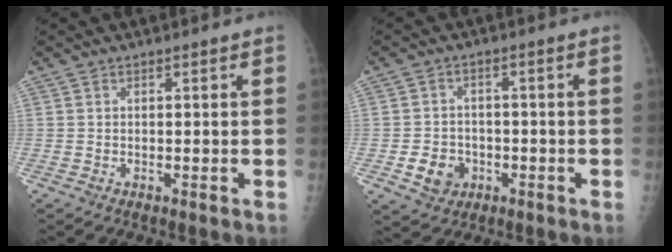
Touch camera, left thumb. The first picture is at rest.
{"total": 5.9, "force": [-2.0, 5.0, 2.4], "torque": [-0.020, 0.010, -0.027]}